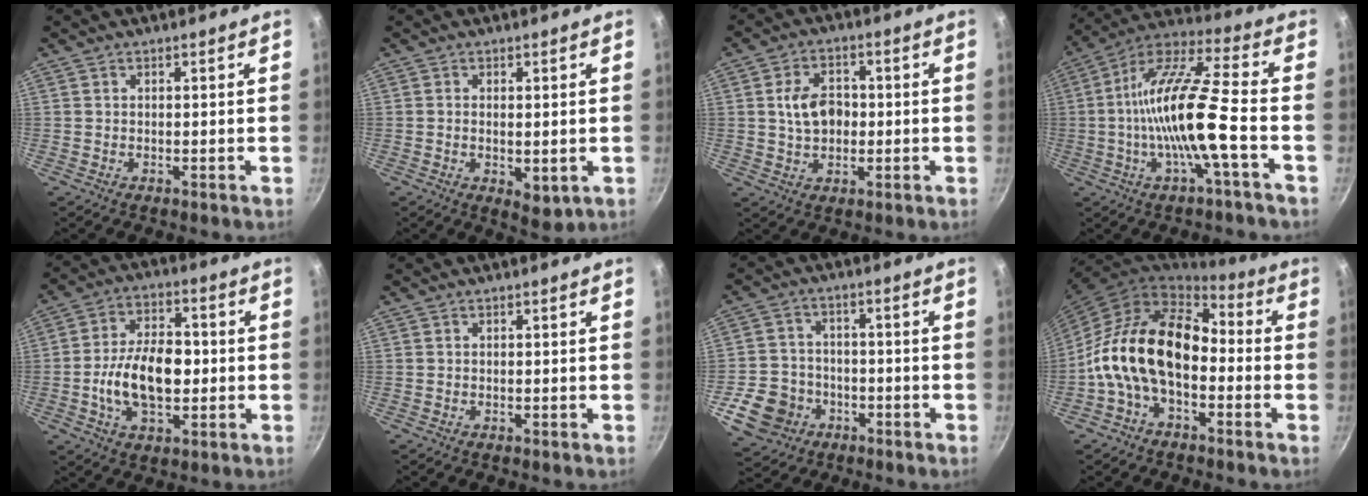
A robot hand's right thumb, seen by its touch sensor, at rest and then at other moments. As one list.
[{"total": 4.8, "force": [-0.7, 2.3, 4.1], "torque": [-0.062, -0.016, -0.006]}, {"total": 7.9, "force": [0.3, 5.7, 5.4], "torque": [-0.072, 0.012, 0.002]}, {"total": 17.2, "force": [-3.4, 2.9, 16.7], "torque": [-0.304, 0.035, -0.075]}, {"total": 13.8, "force": [-1.6, 8.2, 11.0], "torque": [-0.171, 0.024, -0.033]}, {"total": 0.0}, {"total": 10.9, "force": [-4.6, 8.9, 4.3], "torque": [-0.063, 0.034, -0.078]}, {"total": 17.3, "force": [-3.0, 10.7, 13.2], "torque": [-0.212, 0.047, -0.072]}]